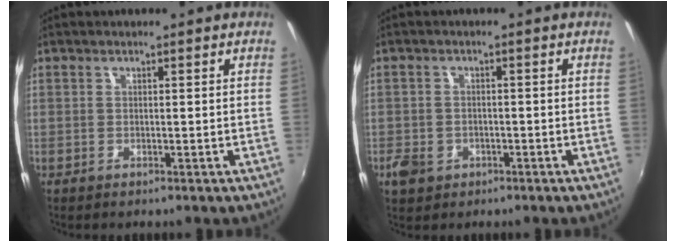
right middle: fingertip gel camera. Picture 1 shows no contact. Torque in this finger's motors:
{"motor_torque": [0.32, -0.32, 0.21, 0.04]}